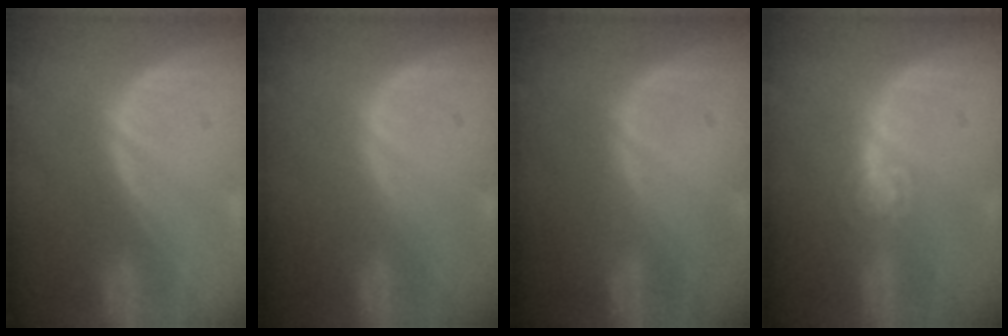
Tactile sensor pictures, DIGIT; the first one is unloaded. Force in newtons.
{"total": 0.0}
{"total": 0.0}
{"total": 4.0, "press": 3.6, "slide": 1.6}